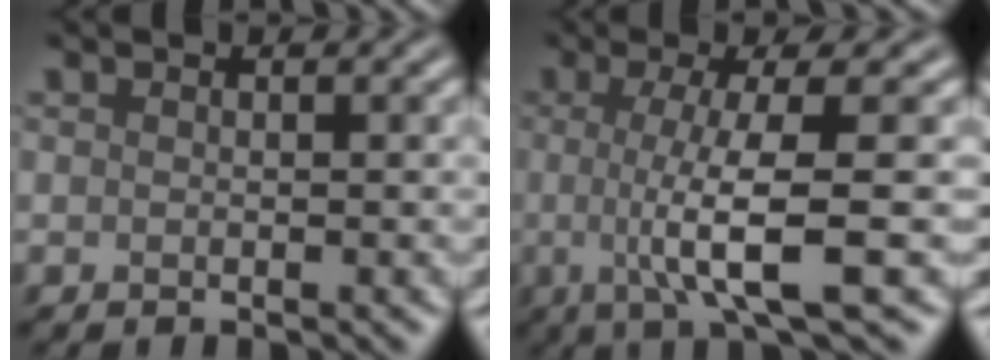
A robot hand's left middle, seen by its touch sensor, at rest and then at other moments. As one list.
[{"total": 6.8, "force": [-0.5, 1.3, 6.7], "torque": [-0.109, -0.003, -0.008]}]